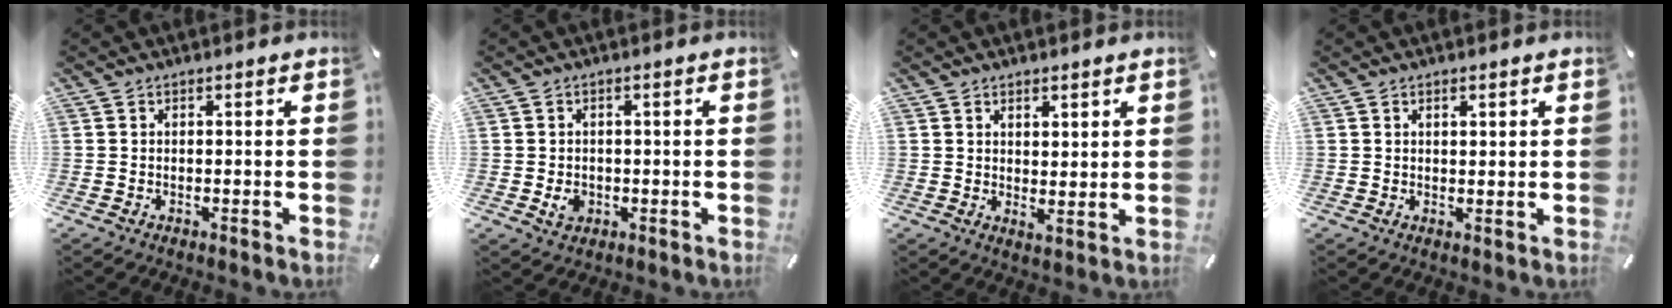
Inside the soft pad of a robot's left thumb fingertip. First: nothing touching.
{"total": 3.2, "force": [-0.6, 2.6, 1.7], "torque": [-0.029, -0.002, -0.013]}
{"total": 2.5, "force": [2.1, 1.2, 0.6], "torque": [0.003, -0.015, 0.036]}
{"total": 1.2, "force": [0.8, 0.6, 0.6], "torque": [-0.012, 0.001, 0.014]}